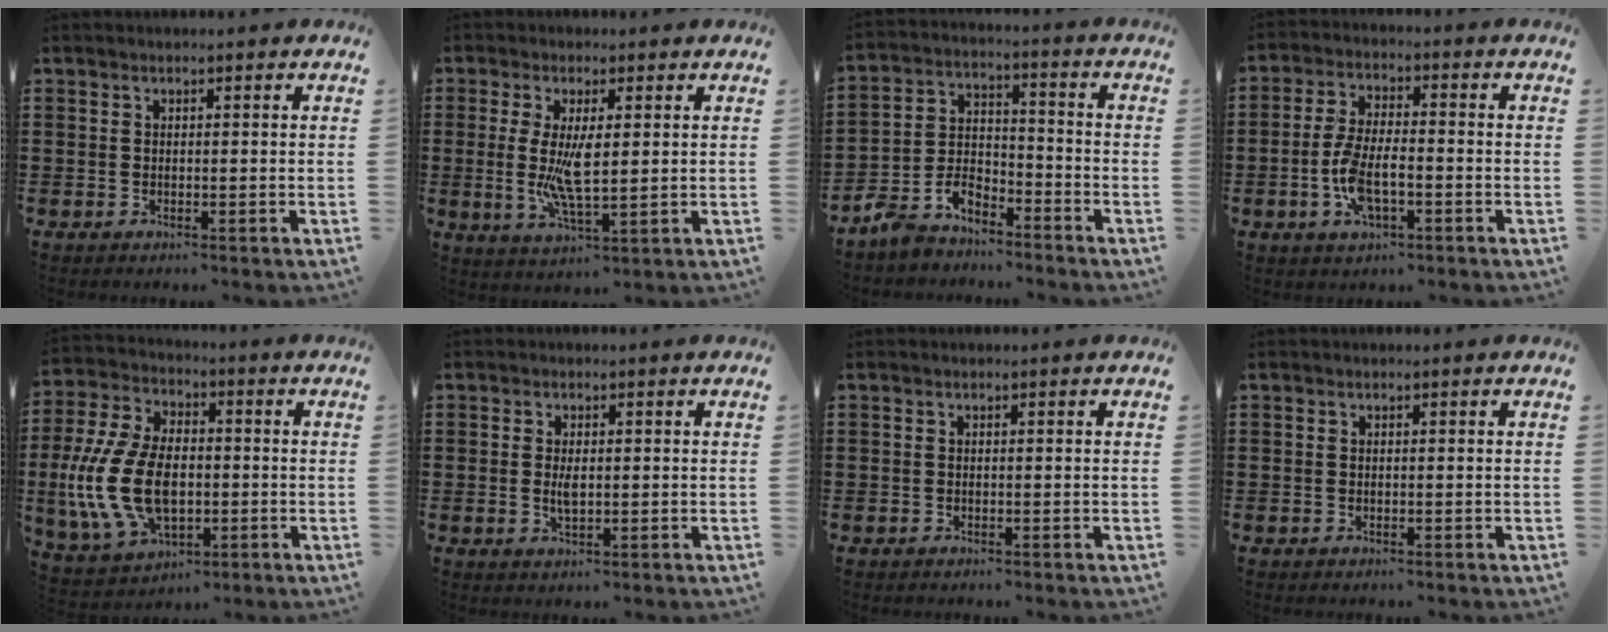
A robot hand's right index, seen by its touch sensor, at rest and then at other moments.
{"total": 7.1, "force": [0.7, 2.2, 6.7], "torque": [-0.131, -0.005, 0.007]}
{"total": 5.5, "force": [-5.0, 2.0, 1.1], "torque": [-0.035, 0.007, -0.103]}
{"total": 7.2, "force": [-2.3, 3.2, 6.1], "torque": [-0.146, -0.003, -0.050]}
{"total": 14.4, "force": [-1.8, 8.7, 11.3], "torque": [-0.273, -0.005, -0.034]}
{"total": 2.7, "force": [0.2, 1.1, 2.5], "torque": [-0.048, 0.003, 0.002]}
{"total": 0.0}
{"total": 0.0}